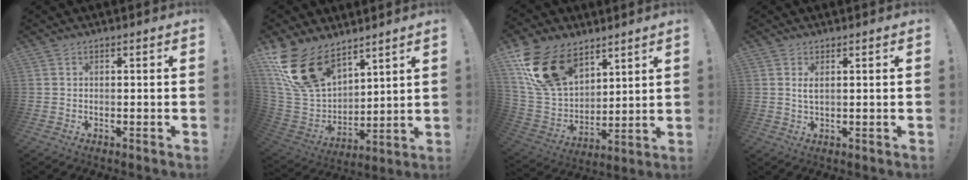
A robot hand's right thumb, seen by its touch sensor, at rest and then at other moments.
{"total": 20.0, "force": [12.7, 11.3, 10.4], "torque": [-0.216, -0.072, 0.243]}
{"total": 20.0, "force": [11.5, 12.4, 10.7], "torque": [-0.204, -0.057, 0.221]}
{"total": 2.0, "force": [0.7, 0.5, 1.8], "torque": [-0.031, -0.003, 0.010]}